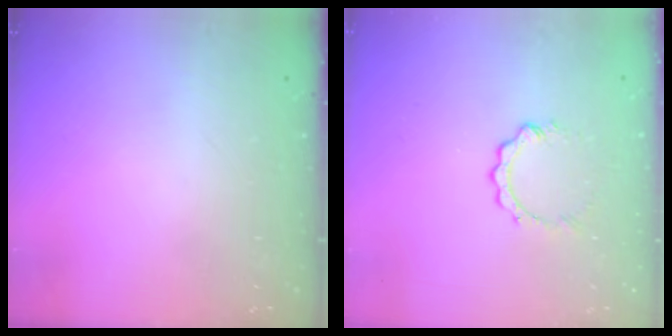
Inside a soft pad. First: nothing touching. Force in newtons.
{"total": 3.5, "press": 3.5, "slide": 0.4}